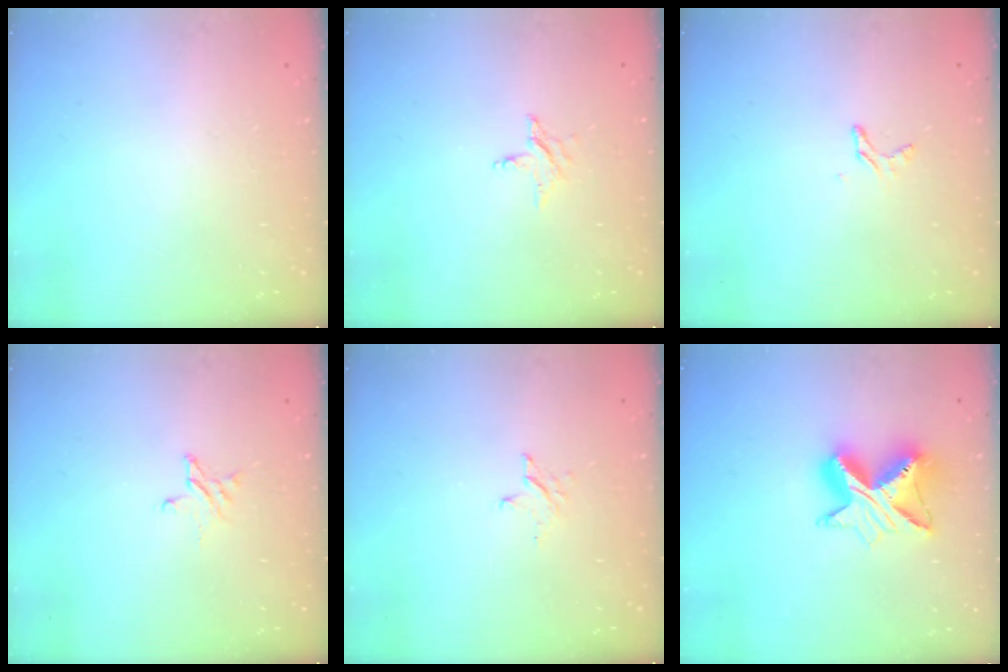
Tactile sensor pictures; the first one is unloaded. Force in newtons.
{"total": 3.0, "press": 3.0, "slide": 0.3}
{"total": 3.1, "press": 3.1, "slide": 0.2}
{"total": 3.1, "press": 3.0, "slide": 0.3}
{"total": 2.6, "press": 2.6, "slide": 0.3}
{"total": 10.3, "press": 10.3, "slide": 0.9}